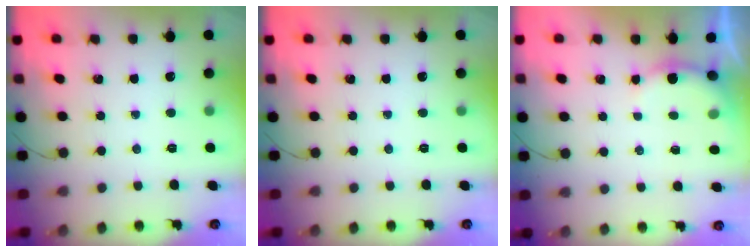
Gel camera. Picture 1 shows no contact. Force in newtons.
{"total": 0.0}
{"total": 3.8, "press": 3.7, "slide": 0.6}